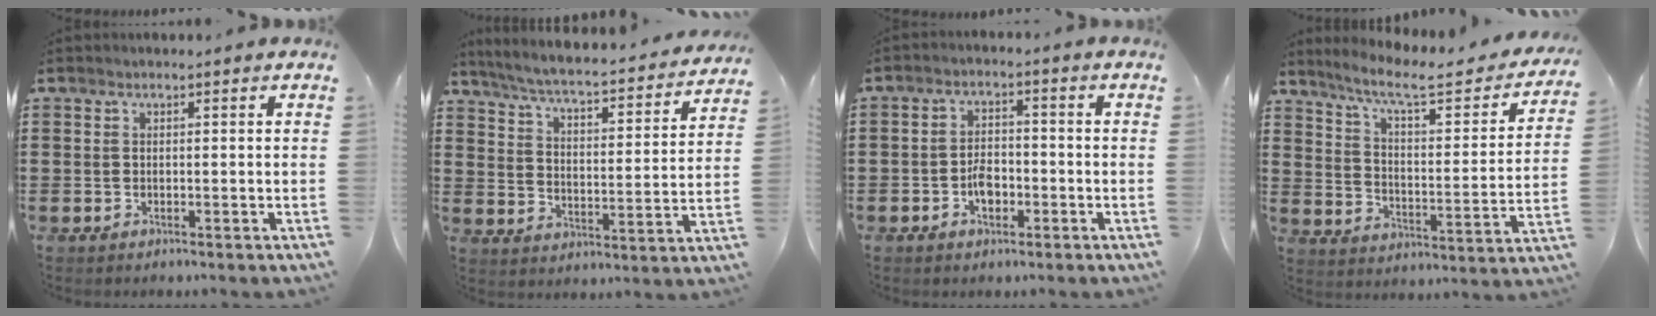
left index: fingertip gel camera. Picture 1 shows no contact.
{"total": 4.5, "force": [4.2, -0.1, 1.6], "torque": [-0.054, -0.037, 0.062]}
{"total": 3.7, "force": [-1.4, 2.0, 2.7], "torque": [-0.050, 0.006, -0.026]}
{"total": 7.5, "force": [5.8, 0.6, 4.6], "torque": [-0.106, -0.039, 0.089]}